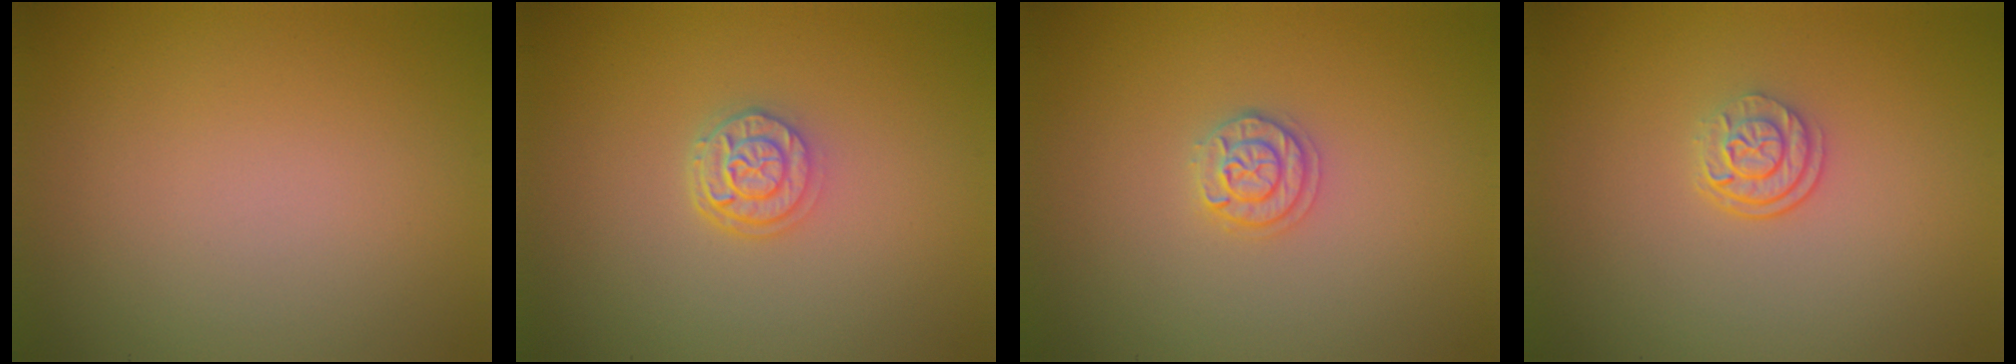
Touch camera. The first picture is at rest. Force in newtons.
{"total": 2.9, "press": 2.3, "slide": 1.8}
{"total": 1.7, "press": 1.7, "slide": 0.2}
{"total": 2.4, "press": 1.8, "slide": 1.6}